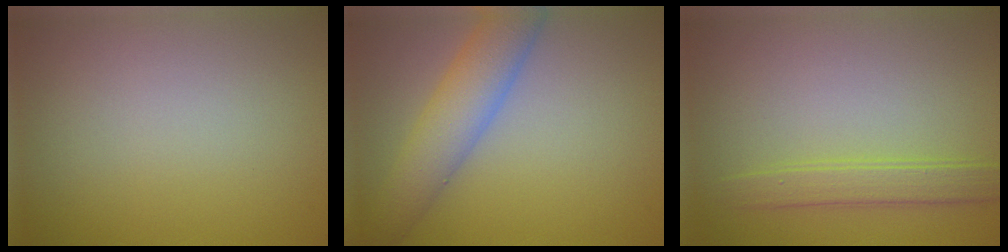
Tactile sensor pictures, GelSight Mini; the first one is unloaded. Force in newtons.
{"total": 5.0, "press": 5.0, "slide": 0.1}
{"total": 3.4, "press": 3.4, "slide": 0.2}